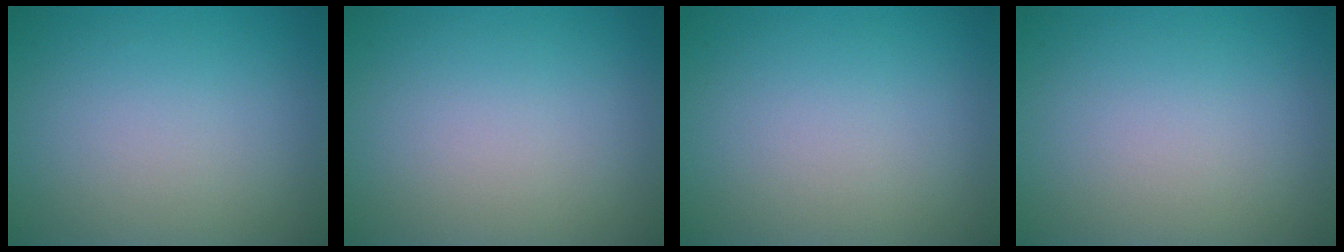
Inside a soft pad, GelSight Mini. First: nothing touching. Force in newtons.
{"total": 0.0}
{"total": 0.0}
{"total": 0.0}